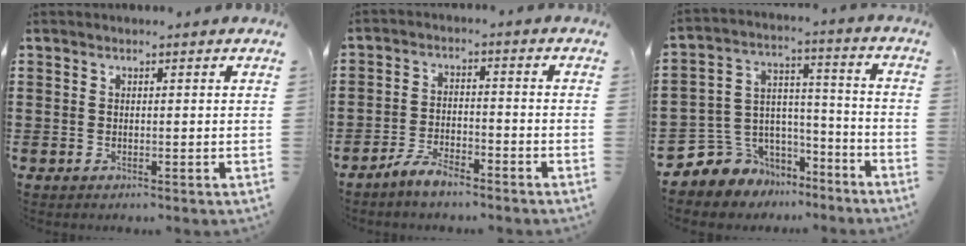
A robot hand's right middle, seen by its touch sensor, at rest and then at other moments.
{"total": 4.3, "force": [-3.8, 1.1, 1.6], "torque": [-0.034, 0.008, -0.077]}
{"total": 6.4, "force": [-4.5, 4.5, -1.2], "torque": [-0.014, -0.006, -0.090]}